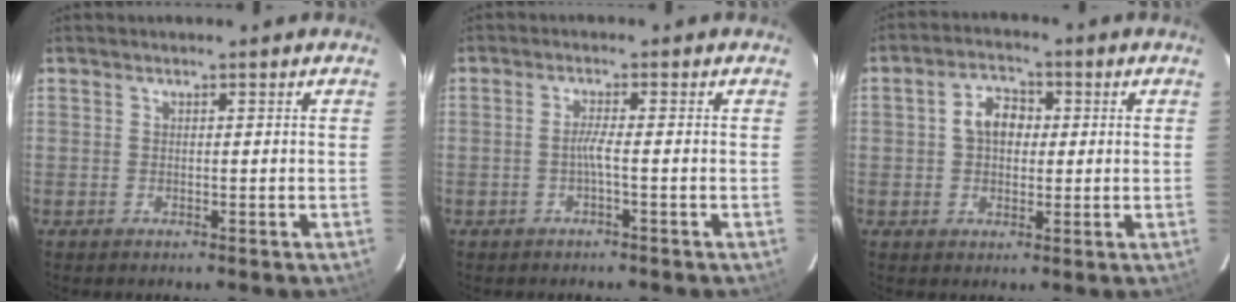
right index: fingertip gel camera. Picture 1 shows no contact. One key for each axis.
{"total": 1.9, "fx": -0.9, "fy": -0.5, "fz": 1.6, "tx": -0.034, "ty": 0.000, "tz": -0.017}
{"total": 5.9, "fx": 0.8, "fy": 4.2, "fz": 4.0, "tx": -0.072, "ty": 0.020, "tz": 0.014}